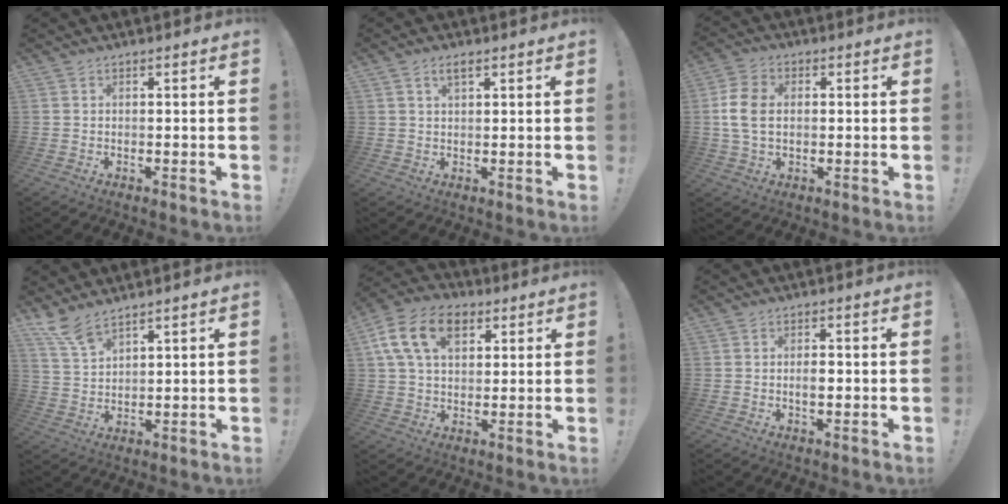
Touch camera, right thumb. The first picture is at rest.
{"total": 3.0, "force": [1.7, 1.3, 2.2], "torque": [-0.039, 0.001, 0.028]}
{"total": 10.2, "force": [0.2, 7.1, 7.2], "torque": [-0.153, 0.007, 0.007]}
{"total": 7.0, "force": [5.7, 1.5, 3.8], "torque": [-0.077, -0.034, 0.108]}
{"total": 15.6, "force": [6.3, 10.2, 10.0], "torque": [-0.168, -0.011, 0.117]}
{"total": 2.5, "force": [-0.7, 1.0, 2.1], "torque": [-0.028, 0.002, -0.015]}